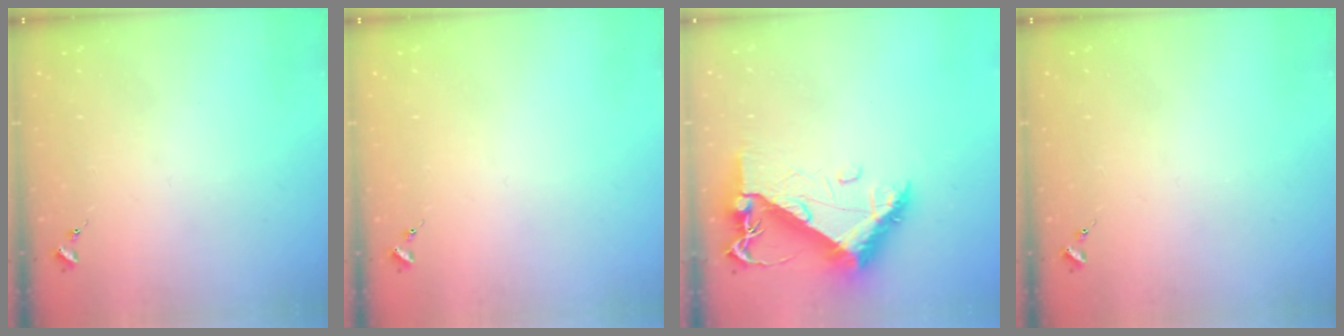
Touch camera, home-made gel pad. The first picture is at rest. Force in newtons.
{"total": 0.0}
{"total": 11.3, "press": 11.3, "slide": 1.2}
{"total": 0.0}